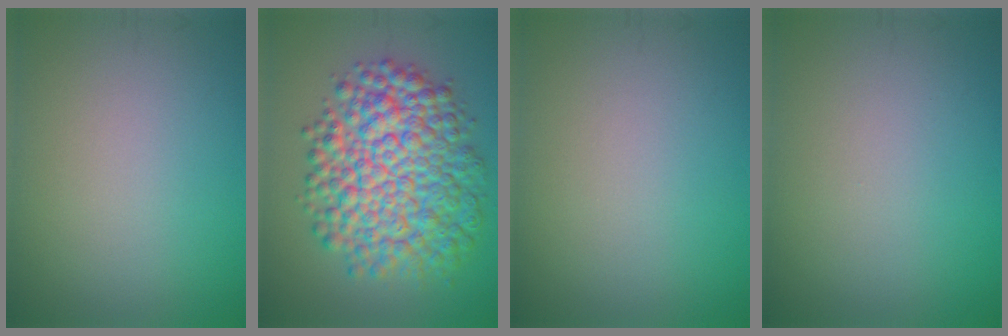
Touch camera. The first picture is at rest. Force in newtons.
{"total": 10.0, "press": 10.0, "slide": 0.2}
{"total": 0.0}
{"total": 0.0}